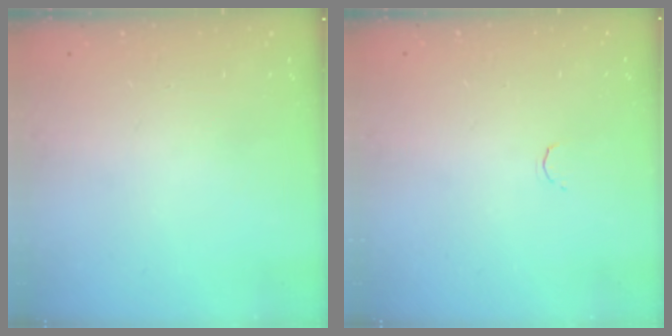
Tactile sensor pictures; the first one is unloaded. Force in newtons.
{"total": 1.7, "press": 1.6, "slide": 0.5}